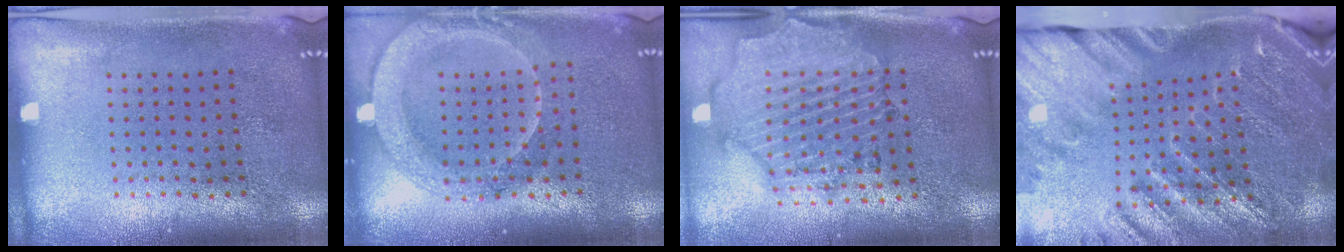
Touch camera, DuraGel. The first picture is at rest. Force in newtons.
{"total": 2.1, "press": 2.0, "slide": 0.7}
{"total": 1.6, "press": 1.6, "slide": 0.4}
{"total": 3.0, "press": 3.0, "slide": 0.5}